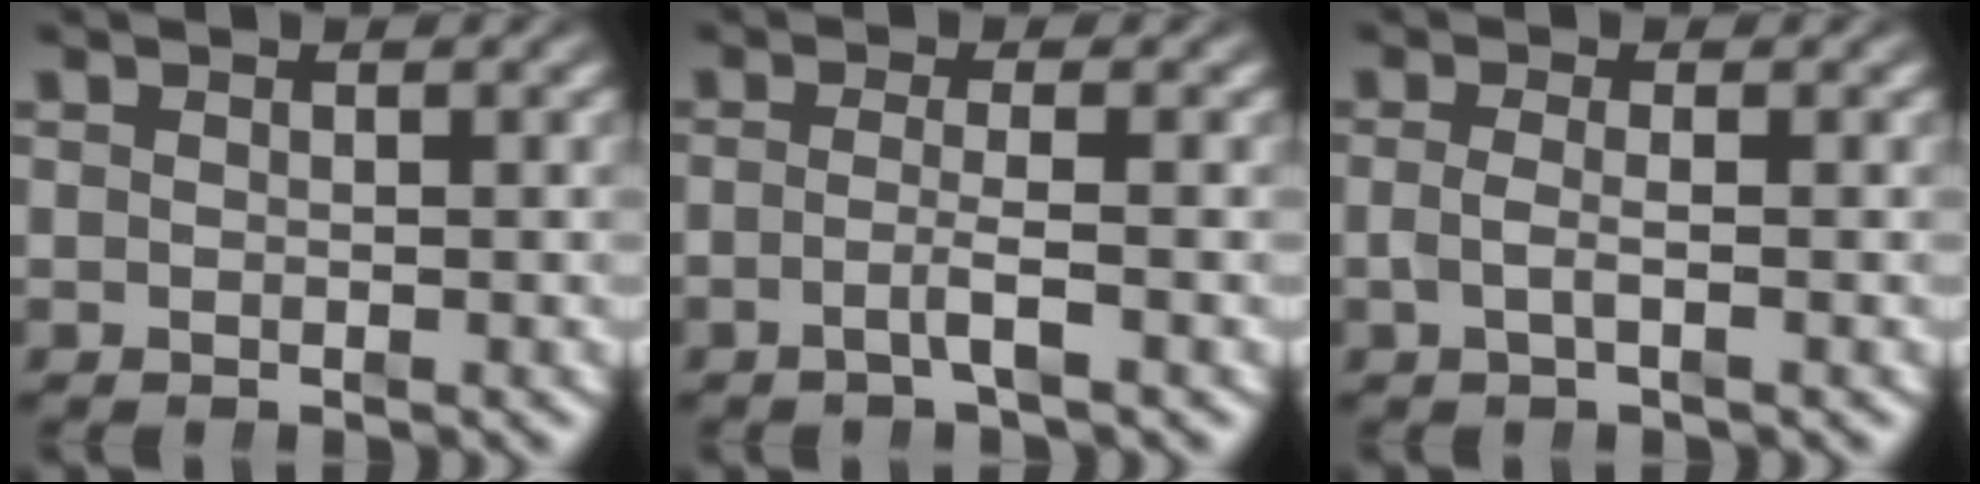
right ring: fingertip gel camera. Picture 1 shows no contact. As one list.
[{"total": 2.2, "force": [-1.3, -0.2, 1.8], "torque": [-0.039, -0.012, -0.021]}, {"total": 1.7, "force": [-0.7, 0.1, 1.5], "torque": [-0.038, -0.013, -0.008]}]